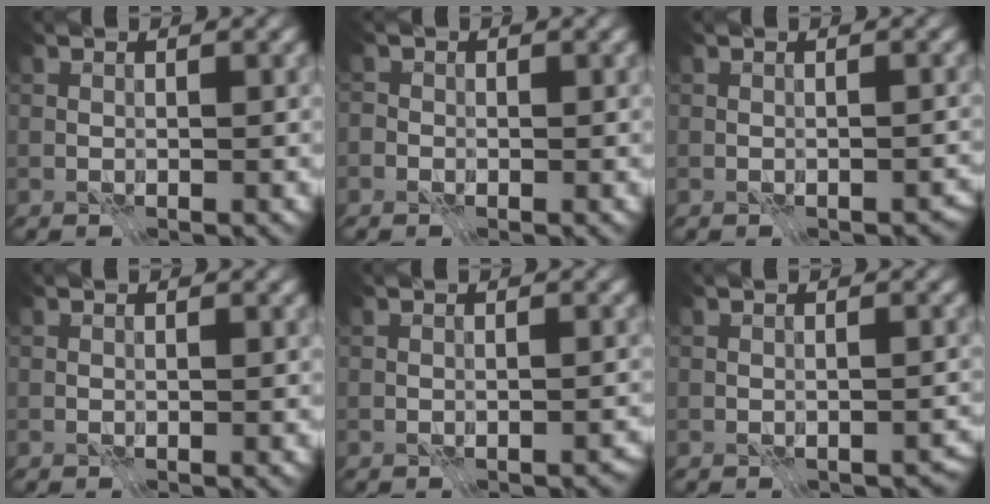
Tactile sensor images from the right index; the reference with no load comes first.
{"total": 1.2, "force": [-0.6, 1.0, 0.1], "torque": [0.003, 0.000, -0.015]}
{"total": 1.0, "force": [-0.6, 0.6, 0.5], "torque": [-0.002, -0.007, -0.003]}
{"total": 0.0}
{"total": 0.8, "force": [-0.6, 0.5, 0.3], "torque": [-0.001, -0.006, -0.004]}
{"total": 1.6, "force": [-0.8, 1.0, 1.0], "torque": [-0.008, -0.009, -0.007]}